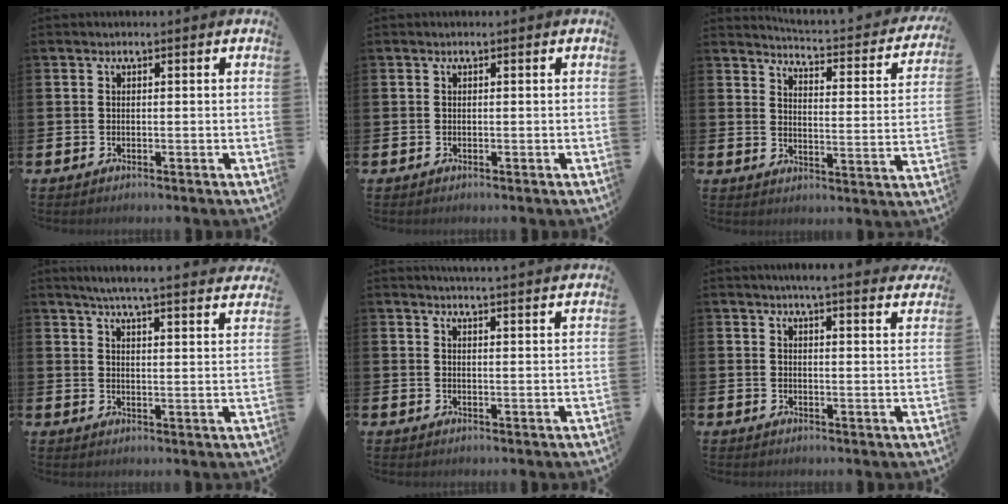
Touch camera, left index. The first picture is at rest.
{"total": 0.0}
{"total": 3.2, "force": [3.1, 0.1, 0.7], "torque": [-0.027, -0.039, 0.043]}
{"total": 5.6, "force": [5.4, -0.4, 1.5], "torque": [-0.043, -0.037, 0.092]}
{"total": 3.9, "force": [3.9, -0.7, -0.1], "torque": [0.004, -0.031, 0.067]}
{"total": 4.5, "force": [4.3, -0.3, 1.4], "torque": [-0.027, -0.019, 0.074]}